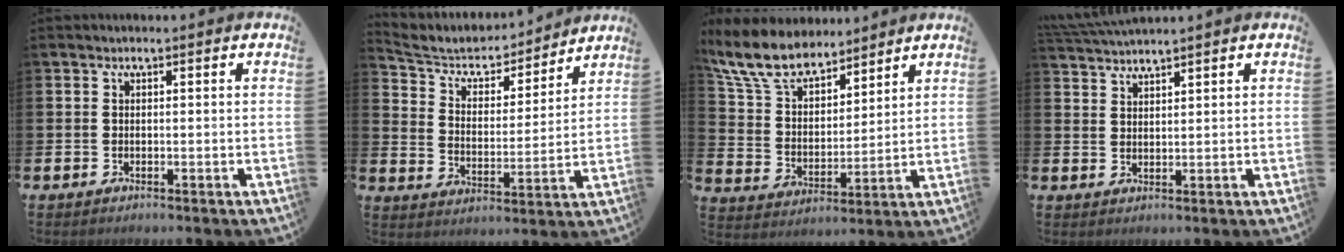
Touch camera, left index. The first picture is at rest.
{"total": 6.2, "force": [5.7, 2.3, 1.0], "torque": [-0.060, -0.043, 0.097]}
{"total": 9.6, "force": [8.6, 3.2, 3.0], "torque": [-0.103, -0.040, 0.160]}
{"total": 2.8, "force": [2.8, -0.3, 0.0], "torque": [-0.013, -0.008, 0.055]}